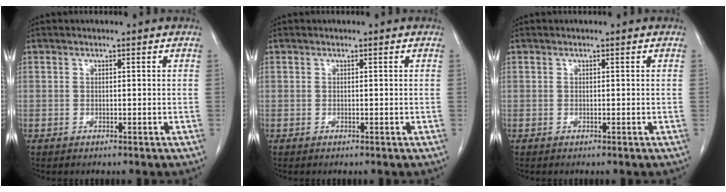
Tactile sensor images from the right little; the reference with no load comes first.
{"total": 0.0}
{"total": 0.0}